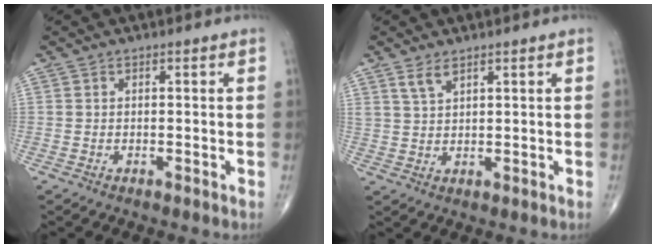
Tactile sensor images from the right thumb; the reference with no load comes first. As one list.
[{"total": 2.9, "force": [2.1, 1.1, 1.7], "torque": [-0.034, -0.009, 0.048]}]